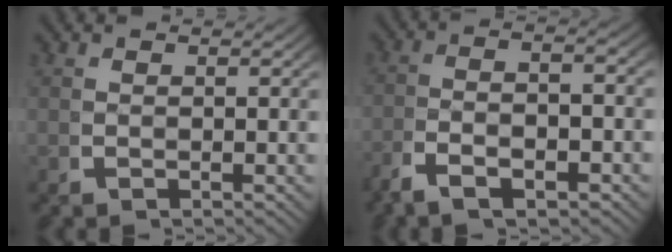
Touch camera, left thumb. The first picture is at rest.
{"total": 4.6, "force": [-1.7, 1.6, 4.0], "torque": [-0.079, -0.001, -0.030]}